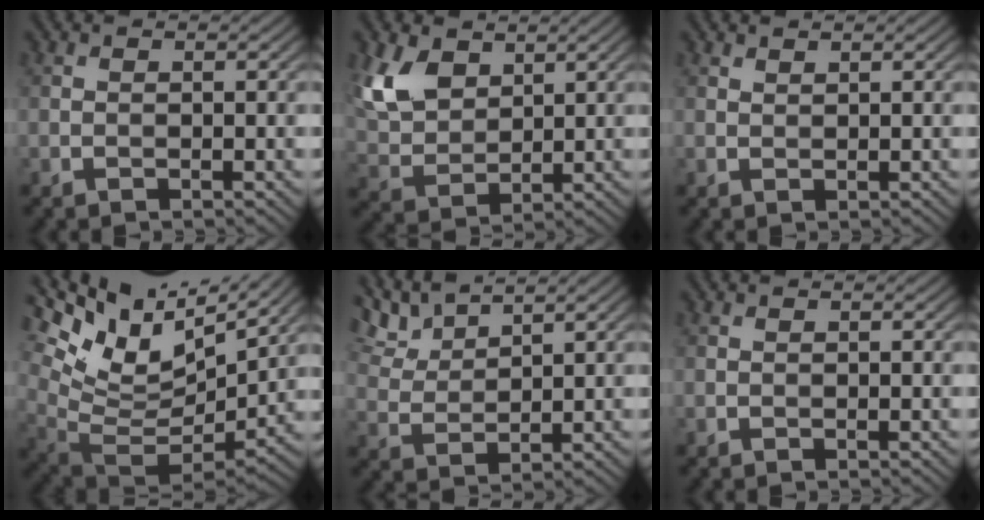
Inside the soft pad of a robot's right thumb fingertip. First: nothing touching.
{"total": 7.7, "force": [4.1, 4.7, 4.5], "torque": [-0.123, -0.002, 0.086]}
{"total": 0.7, "force": [0.7, 0.1, 0.2], "torque": [-0.007, 0.001, 0.016]}
{"total": 14.0, "force": [7.6, 6.0, 10.1], "torque": [-0.214, 0.014, 0.142]}
{"total": 5.3, "force": [4.3, 1.3, 2.8], "torque": [-0.076, 0.011, 0.091]}
{"total": 0.0}